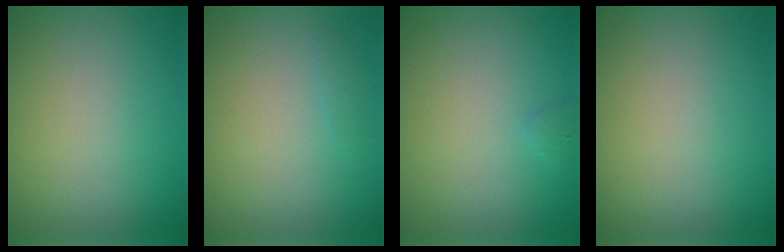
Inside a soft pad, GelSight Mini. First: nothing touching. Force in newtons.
{"total": 0.5, "press": 0.5, "slide": 0.1}
{"total": 0.5, "press": 0.5, "slide": 0.1}
{"total": 0.0}